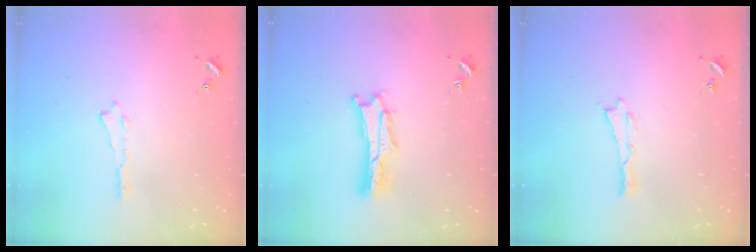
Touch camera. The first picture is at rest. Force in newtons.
{"total": 2.7, "press": 2.7, "slide": 0.4}
{"total": 0.0}